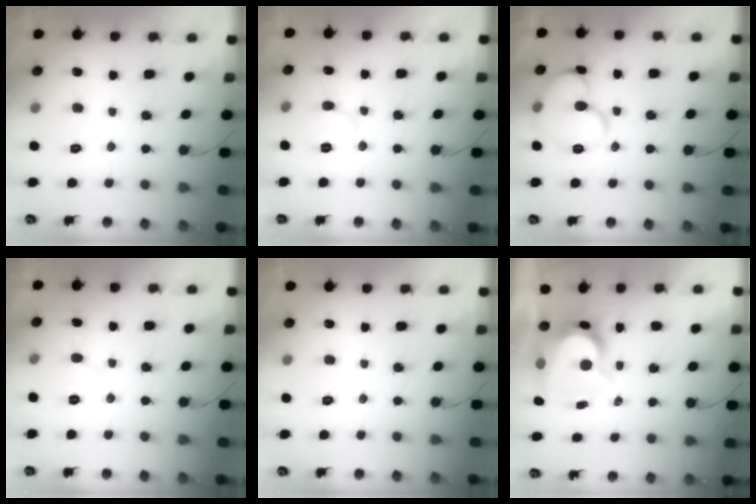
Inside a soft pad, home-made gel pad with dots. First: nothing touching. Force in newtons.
{"total": 6.3, "press": 6.3, "slide": 0.6}
{"total": 11.9, "press": 11.8, "slide": 1.4}
{"total": 4.6, "press": 4.5, "slide": 0.5}
{"total": 0.0}
{"total": 8.6, "press": 8.5, "slide": 1.0}